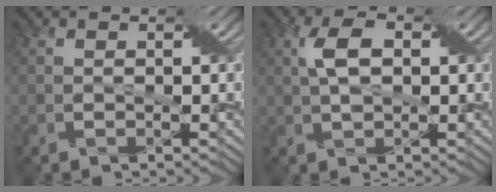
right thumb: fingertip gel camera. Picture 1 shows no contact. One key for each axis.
{"total": 4.7, "fx": 1.2, "fy": 2.3, "fz": 4.0, "tx": -0.085, "ty": 0.008, "tz": 0.020}